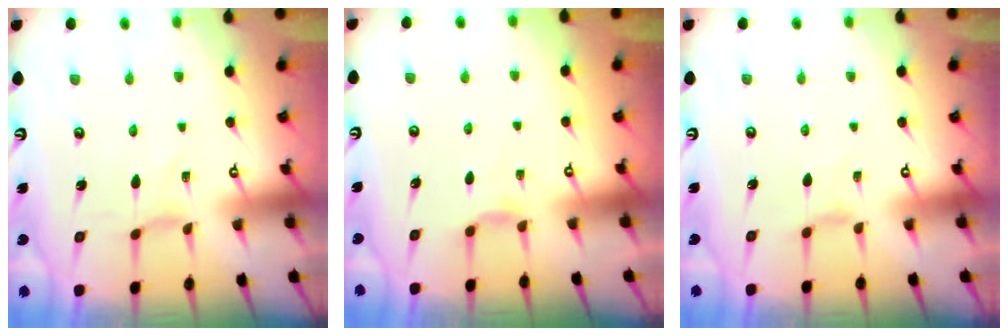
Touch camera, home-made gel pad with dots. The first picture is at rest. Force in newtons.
{"total": 2.7, "press": 2.6, "slide": 0.5}
{"total": 2.0, "press": 1.9, "slide": 0.5}